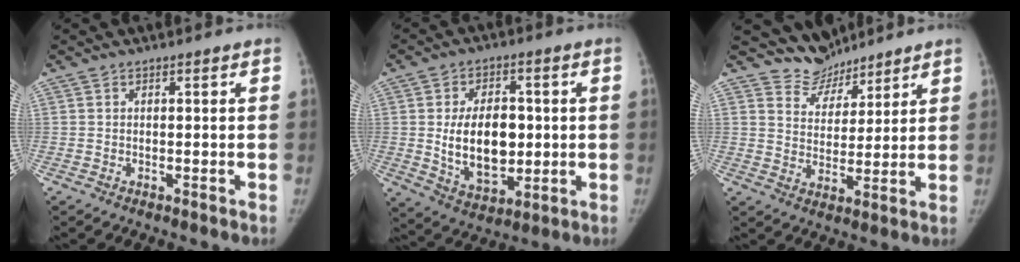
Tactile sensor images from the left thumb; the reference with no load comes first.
{"total": 14.1, "force": [0.0, 8.9, 11.0], "torque": [-0.150, -0.006, 0.014]}
{"total": 6.7, "force": [6.0, 2.9, -0.8], "torque": [0.042, -0.051, 0.114]}